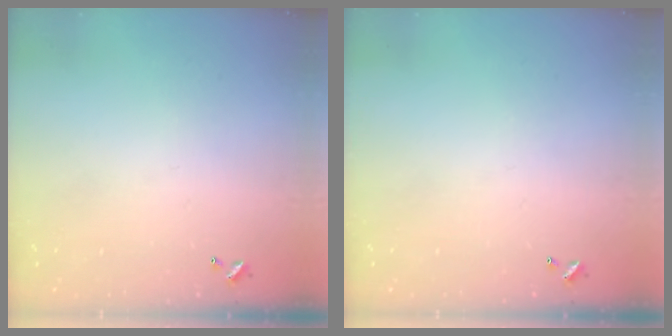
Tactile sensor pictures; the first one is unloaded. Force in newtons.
{"total": 0.0}